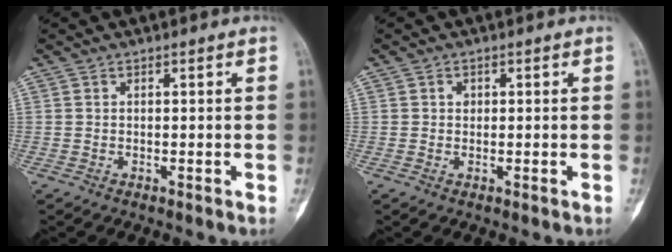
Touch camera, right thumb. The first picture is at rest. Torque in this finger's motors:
{"motor_torque": [0.00, 0.24, 0.16, -0.06, 0.03]}